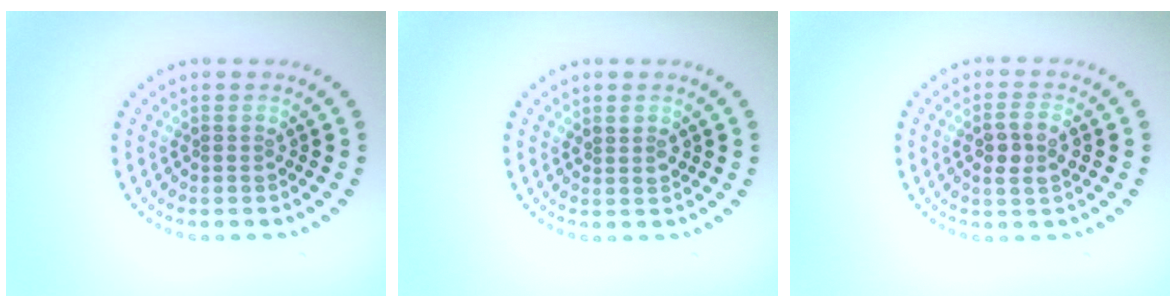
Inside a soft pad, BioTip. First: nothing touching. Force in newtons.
{"total": 1.2, "press": 1.1, "slide": 0.5}
{"total": 2.7, "press": 2.5, "slide": 0.9}